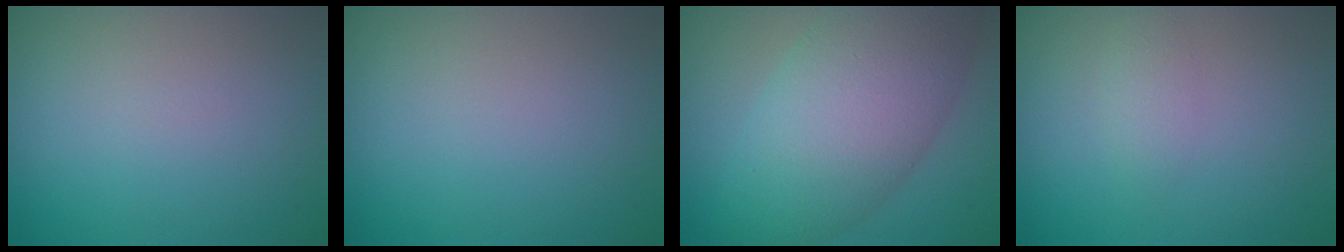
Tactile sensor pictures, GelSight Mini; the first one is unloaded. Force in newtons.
{"total": 0.0}
{"total": 9.9, "press": 9.9, "slide": 0.4}
{"total": 1.2, "press": 1.2, "slide": 0.1}